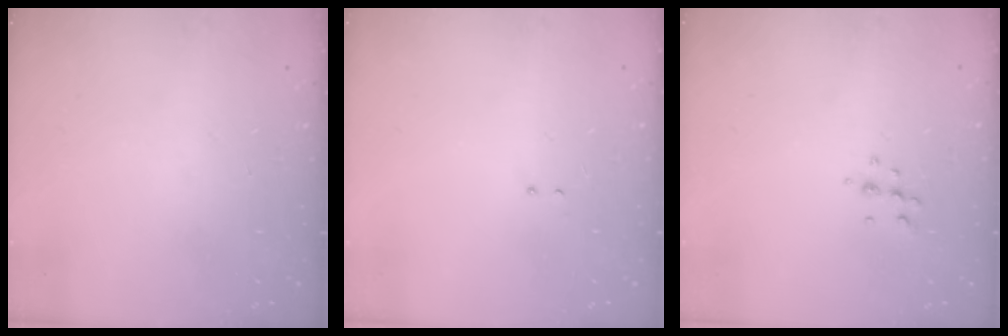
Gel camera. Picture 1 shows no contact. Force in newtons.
{"total": 2.1, "press": 2.0, "slide": 0.6}
{"total": 5.7, "press": 5.6, "slide": 1.0}